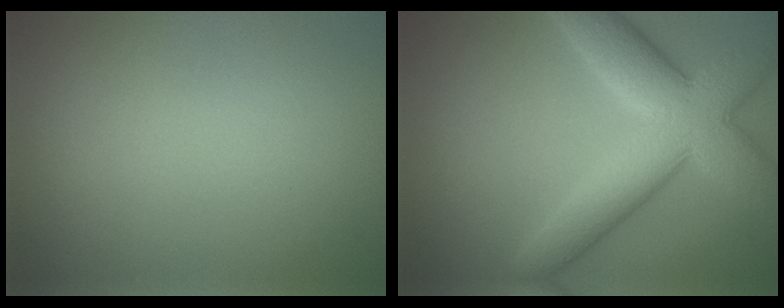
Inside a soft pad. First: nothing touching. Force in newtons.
{"total": 8.7, "press": 8.7, "slide": 0.4}